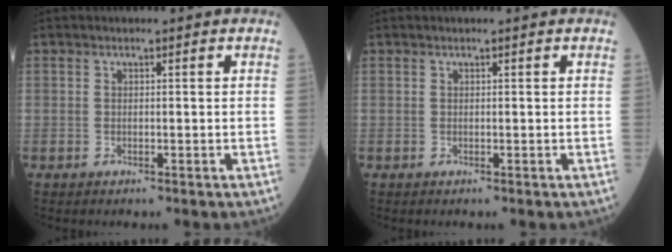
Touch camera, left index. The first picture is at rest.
{"total": 0.0}